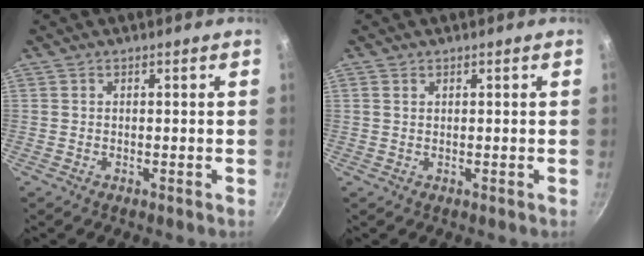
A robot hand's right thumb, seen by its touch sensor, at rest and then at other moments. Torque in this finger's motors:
{"motor_torque": [-0.06, 0.04, 0.07, 0.23, -0.02]}